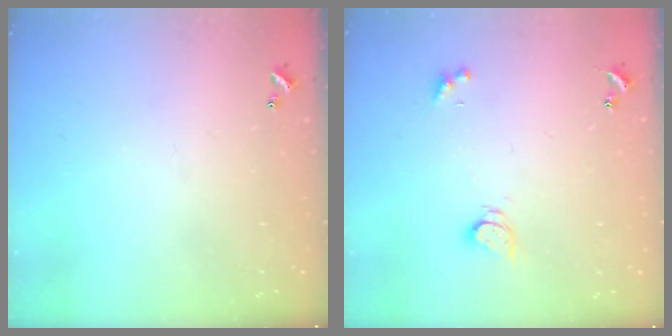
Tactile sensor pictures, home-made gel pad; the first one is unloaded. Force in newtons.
{"total": 2.5, "press": 2.5, "slide": 0.4}